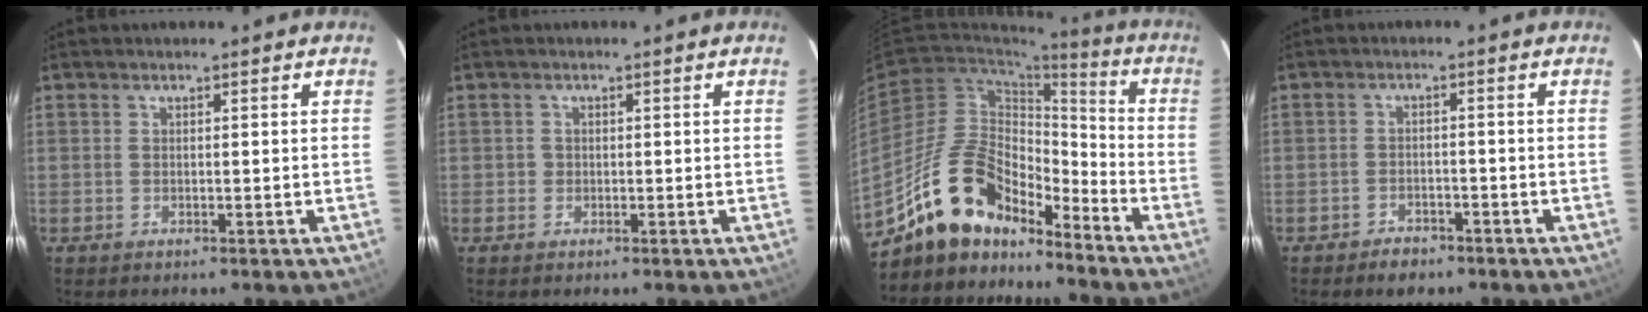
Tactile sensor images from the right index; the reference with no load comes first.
{"total": 0.9, "force": [-0.2, 0.9, 0.0], "torque": [0.002, 0.001, -0.004]}
{"total": 16.6, "force": [-13.2, 7.2, 7.0], "torque": [-0.136, 0.024, -0.227]}
{"total": 4.2, "force": [-3.4, 2.2, 1.3], "torque": [-0.038, 0.006, -0.051]}